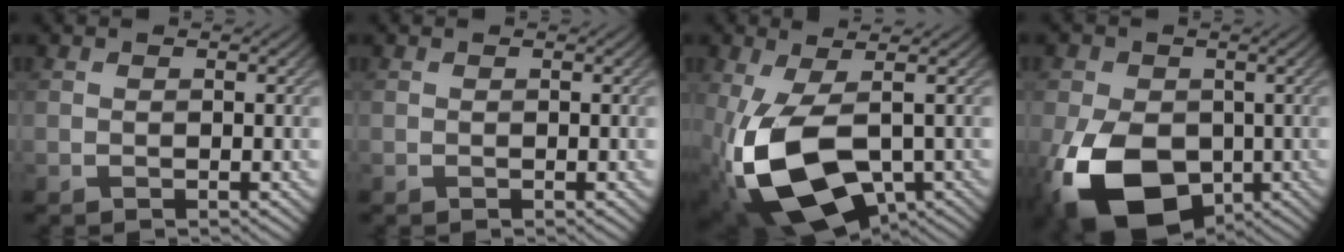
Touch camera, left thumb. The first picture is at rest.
{"total": 0.0}
{"total": 14.7, "force": [-3.4, 8.1, 11.8], "torque": [-0.267, -0.043, -0.040]}
{"total": 14.0, "force": [-4.3, 9.3, 9.6], "torque": [-0.213, -0.028, -0.078]}